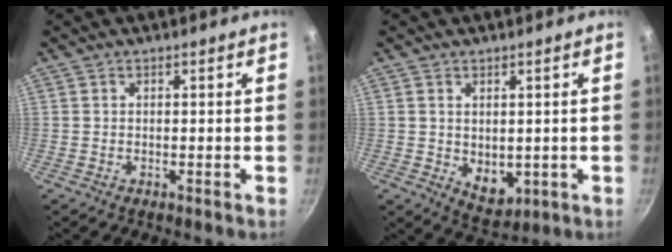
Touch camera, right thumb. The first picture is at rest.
{"total": 5.7, "force": [0.2, 4.0, 4.1], "torque": [-0.047, -0.015, 0.016]}